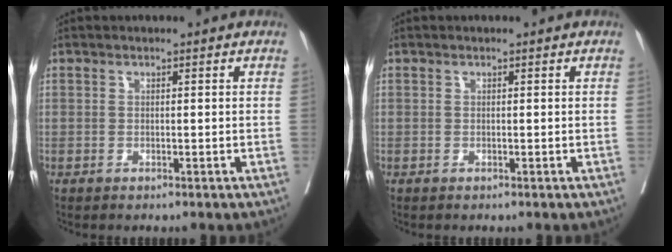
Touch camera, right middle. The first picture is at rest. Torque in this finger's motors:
{"motor_torque": [0.09, -0.09, 0.06, 0.01]}